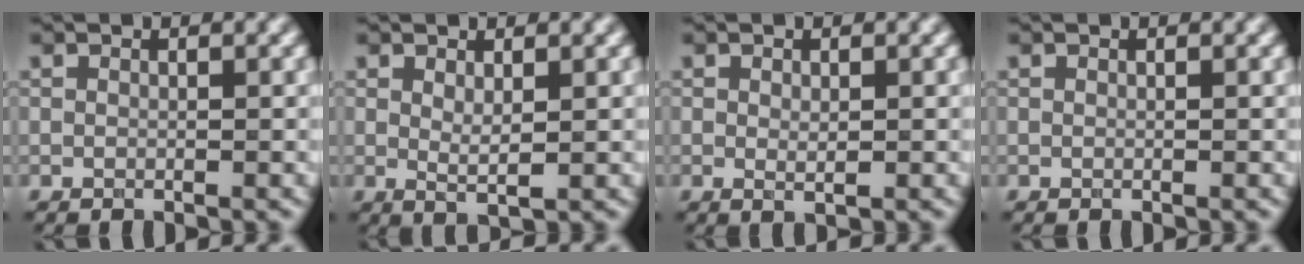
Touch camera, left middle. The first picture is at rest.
{"total": 1.6, "force": [0.5, 0.5, 1.5], "torque": [-0.028, -0.006, 0.014]}
{"total": 1.2, "force": [0.0, 0.6, 1.0], "torque": [-0.016, -0.003, 0.001]}
{"total": 0.0}